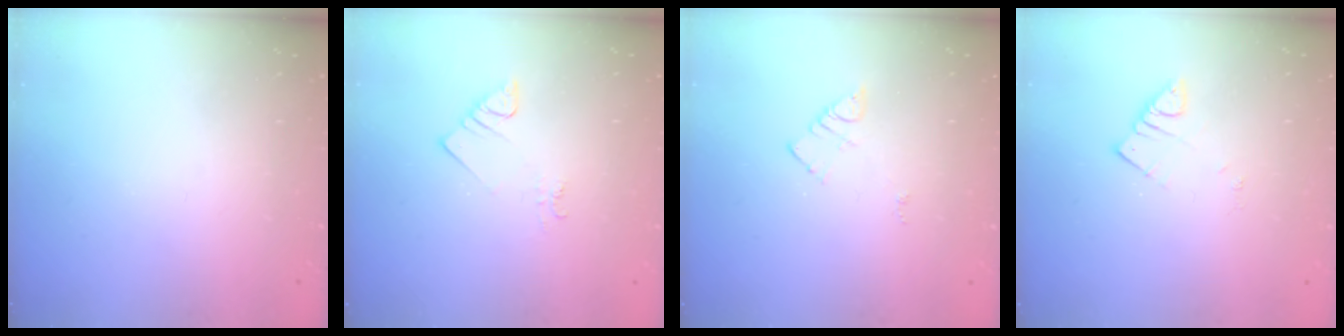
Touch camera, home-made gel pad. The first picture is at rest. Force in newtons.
{"total": 2.1, "press": 2.0, "slide": 0.5}
{"total": 3.7, "press": 3.7, "slide": 0.3}
{"total": 2.6, "press": 2.6, "slide": 0.1}